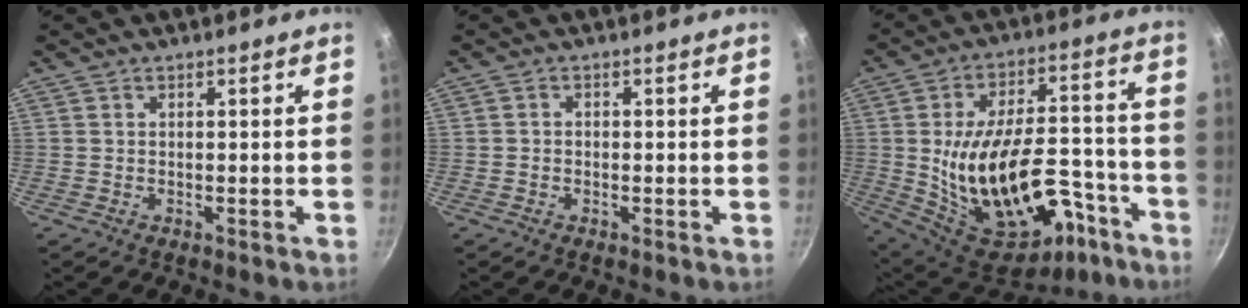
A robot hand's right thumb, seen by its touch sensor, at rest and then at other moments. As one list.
[{"total": 0.9, "force": [-0.3, 0.7, 0.4], "torque": [-0.009, 0.004, -0.007]}, {"total": 27.2, "force": [-9.3, 14.8, 20.9], "torque": [-0.300, 0.056, -0.113]}]